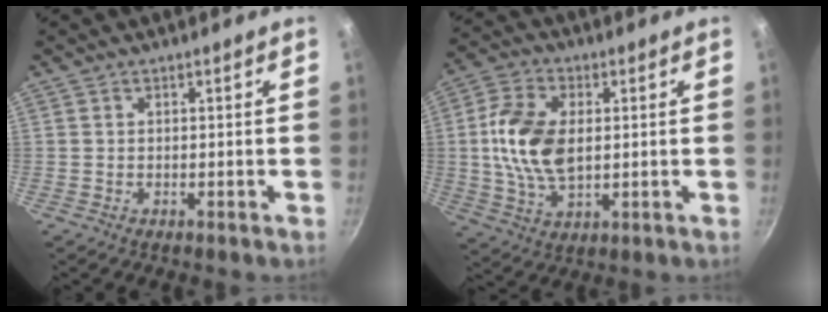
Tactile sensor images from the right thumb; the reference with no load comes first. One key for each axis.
{"total": 12.8, "fx": 0.8, "fy": 7.4, "fz": 10.3, "tx": -0.192, "ty": 0.005, "tz": 0.012}